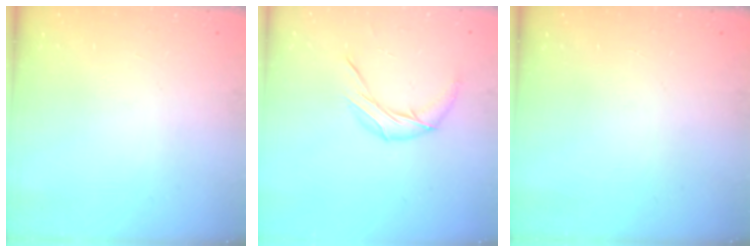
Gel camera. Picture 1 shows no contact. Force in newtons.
{"total": 8.4, "press": 8.4, "slide": 0.3}
{"total": 0.0}